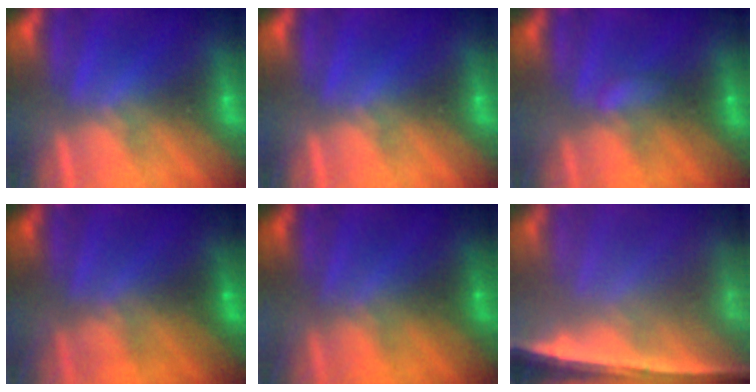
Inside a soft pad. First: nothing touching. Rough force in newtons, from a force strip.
{"total": 0.0}
{"total": 2.1}
{"total": 2.9}
{"total": 1.8}
{"total": 7.1}